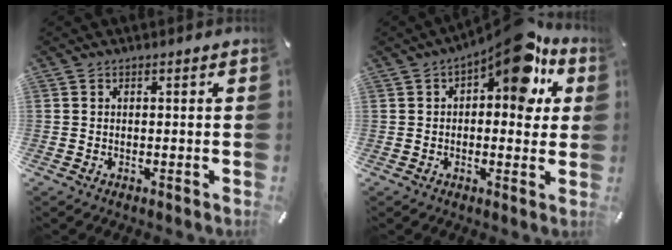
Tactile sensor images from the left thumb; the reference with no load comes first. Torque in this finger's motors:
{"motor_torque": [2.26, 2.38, 0.93, 0.28, 0.14]}